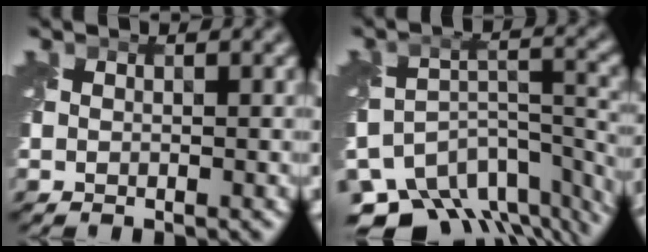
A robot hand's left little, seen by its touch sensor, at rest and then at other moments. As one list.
[{"total": 11.3, "force": [-9.0, 5.1, 4.6], "torque": [-0.085, -0.010, -0.107]}]